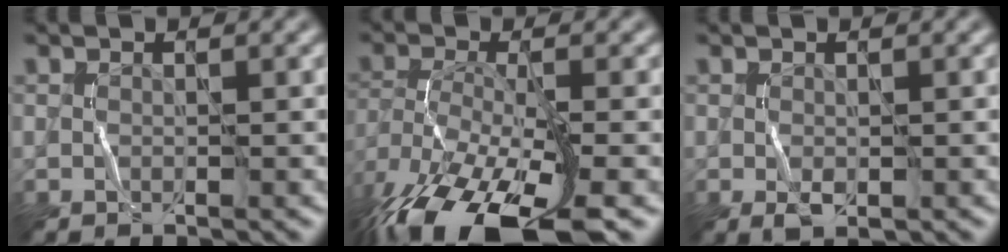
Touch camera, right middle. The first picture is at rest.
{"total": 14.1, "force": [-9.4, 4.8, 9.4], "torque": [-0.205, -0.042, -0.148]}
{"total": 1.2, "force": [-0.3, 0.7, 1.0], "torque": [-0.020, -0.004, -0.002]}